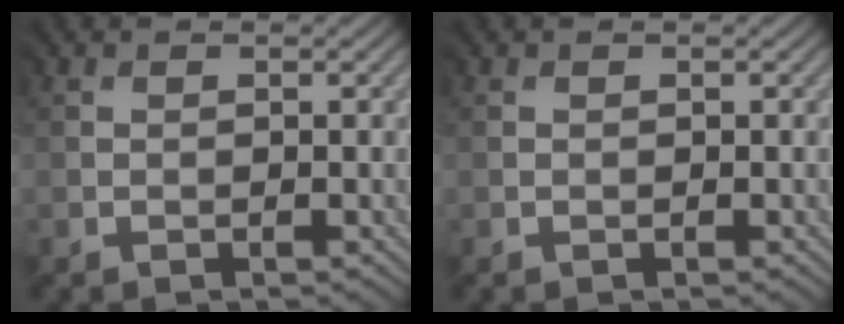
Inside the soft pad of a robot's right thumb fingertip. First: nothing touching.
{"total": 0.0}